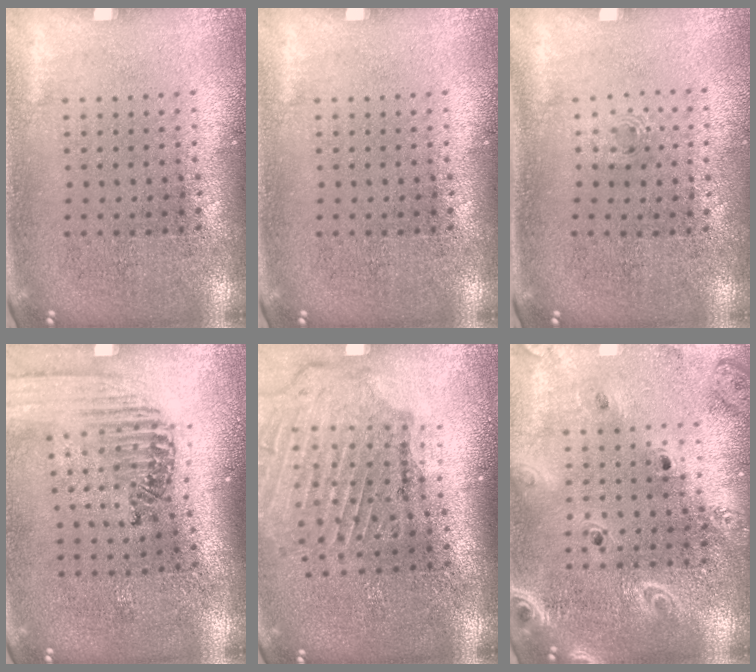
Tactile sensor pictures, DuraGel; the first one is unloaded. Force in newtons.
{"total": 0.0}
{"total": 0.6, "press": 0.3, "slide": 0.5}
{"total": 1.4, "press": 1.4, "slide": 0.1}
{"total": 1.7, "press": 1.7, "slide": 0.3}
{"total": 2.0, "press": 1.9, "slide": 0.7}